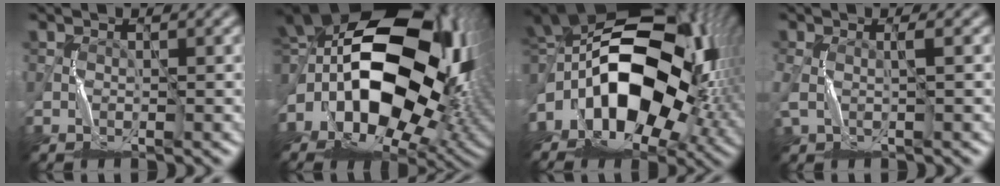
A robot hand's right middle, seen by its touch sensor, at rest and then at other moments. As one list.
[{"total": 20.2, "force": [1.1, 12.9, 15.5], "torque": [-0.276, 0.009, 0.034]}, {"total": 17.5, "force": [-2.1, 10.3, 14.0], "torque": [-0.232, 0.018, -0.048]}, {"total": 1.7, "force": [0.0, 0.6, 1.6], "torque": [-0.042, -0.001, 0.002]}]